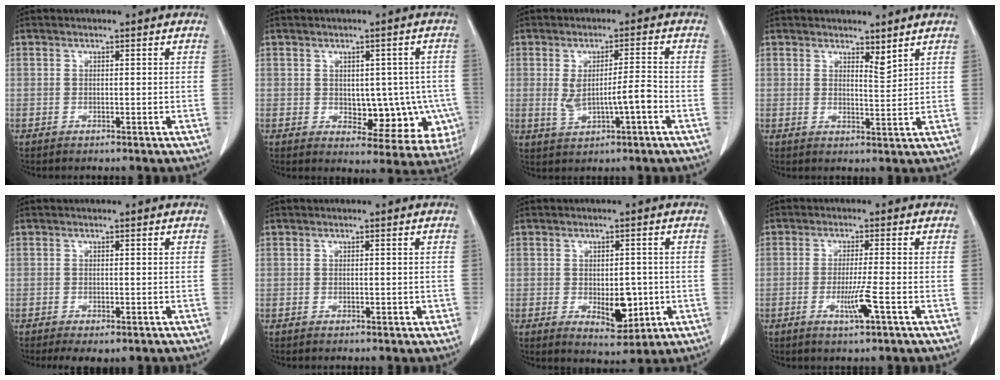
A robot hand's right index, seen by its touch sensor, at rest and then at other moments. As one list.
[{"total": 10.4, "force": [-1.8, 6.1, 8.2], "torque": [-0.076, 0.013, -0.006]}, {"total": 6.0, "force": [-1.0, 1.0, 5.8], "torque": [-0.109, 0.007, -0.008]}, {"total": 2.4, "force": [2.0, 0.4, 1.2], "torque": [-0.025, -0.013, 0.039]}, {"total": 3.7, "force": [-2.6, 1.4, 2.3], "torque": [-0.030, -0.008, -0.031]}, {"total": 0.9, "force": [-0.2, 0.5, 0.8], "torque": [-0.009, 0.001, 0.000]}, {"total": 6.1, "force": [-1.3, 3.0, 5.1], "torque": [-0.070, -0.006, -0.007]}, {"total": 4.6, "force": [-1.7, -0.4, 4.2], "torque": [-0.080, -0.011, -0.032]}]